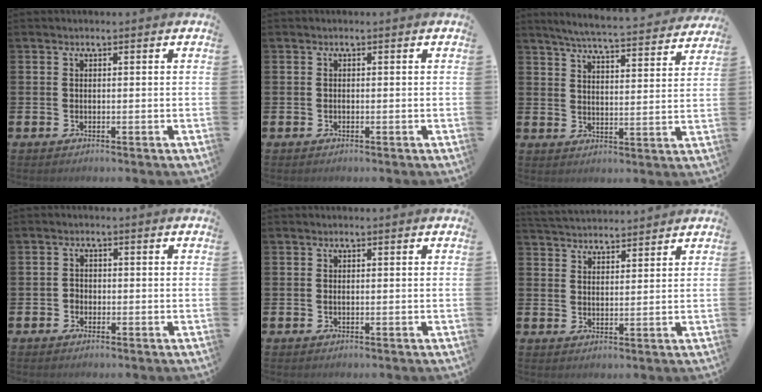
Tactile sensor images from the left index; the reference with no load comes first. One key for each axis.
{"total": 0.0}
{"total": 5.9, "fx": 5.7, "fy": 0.1, "fz": 1.6, "tx": -0.047, "ty": -0.042, "tz": 0.096}
{"total": 1.3, "fx": -0.6, "fy": 1.1, "fz": 0.3, "tx": 0.001, "ty": 0.001, "tz": -0.016}
{"total": 0.0}
{"total": 3.7, "fx": 3.7, "fy": 0.4, "fz": -0.1, "tx": -0.008, "ty": -0.022, "tz": 0.067}